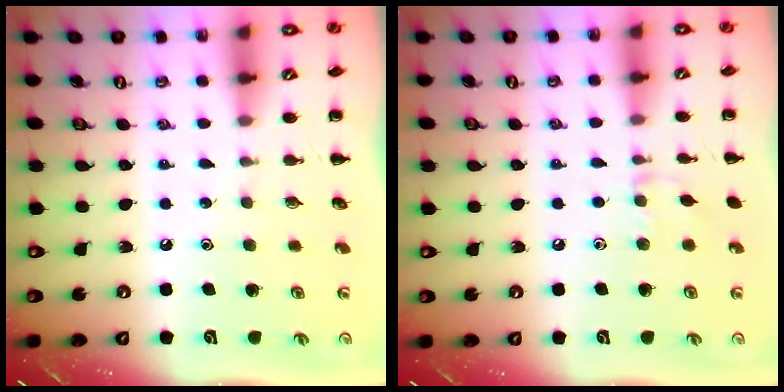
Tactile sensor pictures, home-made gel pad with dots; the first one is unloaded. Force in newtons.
{"total": 4.4, "press": 4.2, "slide": 1.4}